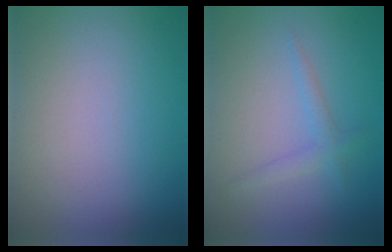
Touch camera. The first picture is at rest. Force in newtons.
{"total": 1.4, "press": 1.4, "slide": 0.0}